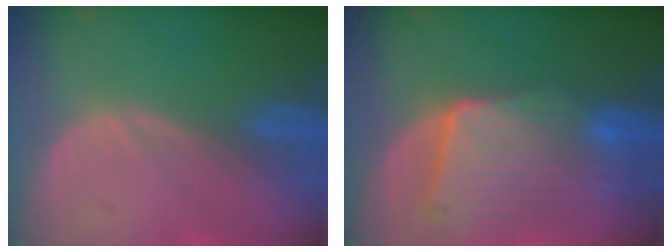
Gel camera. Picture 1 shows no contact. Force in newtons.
{"total": 9.3, "press": 8.7, "slide": 3.1}